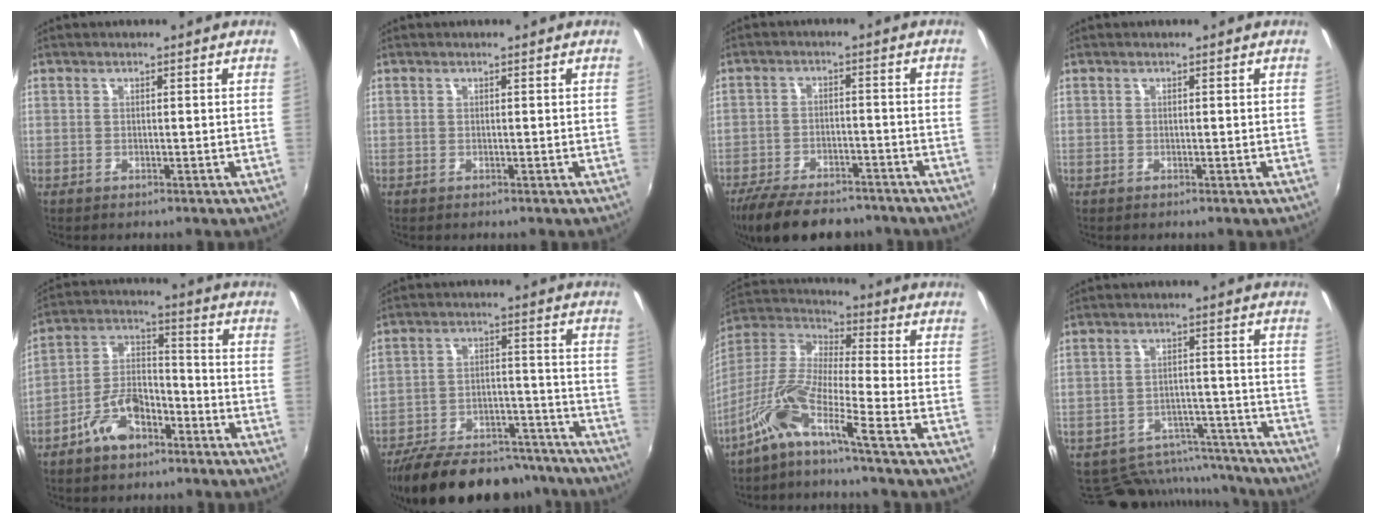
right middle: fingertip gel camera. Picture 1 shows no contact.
{"total": 0.0}
{"total": 14.8, "force": [-11.6, 5.8, 7.0], "torque": [-0.154, -0.018, -0.180]}
{"total": 0.0}
{"total": 9.7, "force": [-6.1, 5.0, 5.7], "torque": [-0.112, 0.020, -0.106]}
{"total": 24.9, "force": [-21.0, 8.8, 10.0], "torque": [-0.197, 0.008, -0.284]}
{"total": 10.0, "force": [-6.4, -0.2, 7.7], "torque": [-0.154, -0.003, -0.133]}
{"total": 13.5, "force": [-11.4, 6.4, 3.4], "torque": [-0.078, 0.027, -0.136]}